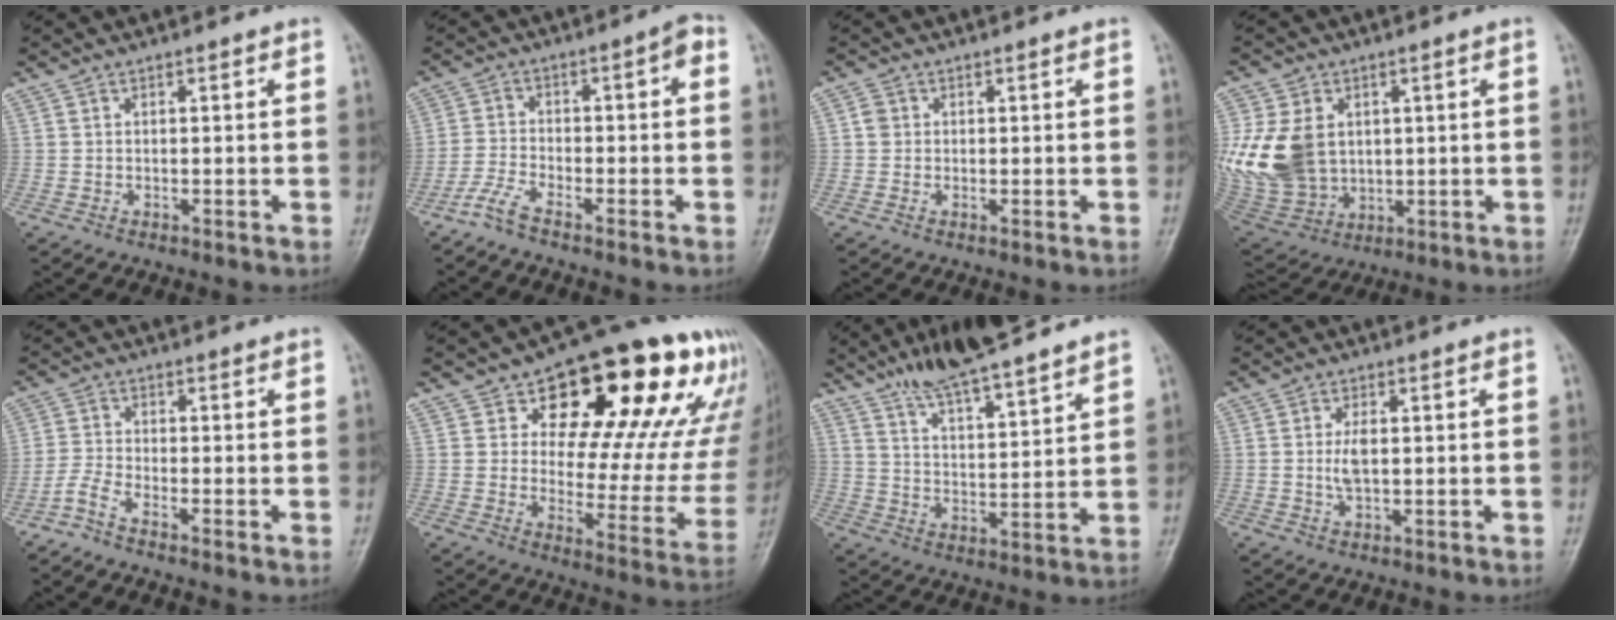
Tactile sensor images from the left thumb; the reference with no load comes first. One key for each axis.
{"total": 6.0, "fx": -3.3, "fy": 1.1, "fz": 4.9, "tx": -0.090, "ty": 0.040, "tz": -0.065}
{"total": 1.6, "fx": 0.1, "fy": 1.5, "fz": 0.6, "tx": -0.003, "ty": 0.003, "tz": -0.001}
{"total": 16.5, "fx": 2.5, "fy": 12.5, "fz": 10.5, "tx": -0.209, "ty": -0.014, "tz": 0.070}
{"total": 2.8, "fx": -2.4, "fy": 0.0, "fz": 1.5, "tx": -0.047, "ty": 0.004, "tz": -0.060}
{"total": 26.6, "fx": 14.2, "fy": 12.2, "fz": 19.0, "tx": -0.210, "ty": -0.027, "tz": 0.202}
{"total": 14.9, "fx": 11.9, "fy": 2.6, "fz": 8.7, "tx": -0.126, "ty": -0.056, "tz": 0.202}
{"total": 3.5, "fx": 0.1, "fy": 1.6, "fz": 3.1, "tx": -0.064, "ty": 0.002, "tz": 0.004}